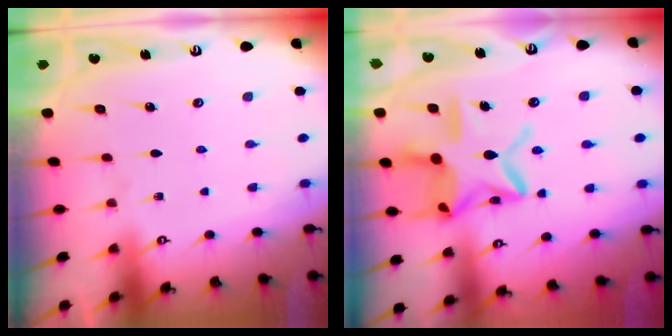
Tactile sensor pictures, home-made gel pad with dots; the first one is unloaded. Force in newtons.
{"total": 18.6, "press": 18.5, "slide": 1.4}